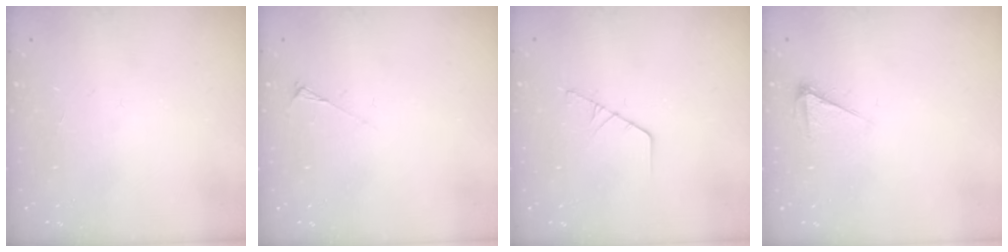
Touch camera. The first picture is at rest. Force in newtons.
{"total": 3.6, "press": 3.5, "slide": 0.5}
{"total": 2.6, "press": 2.6, "slide": 0.3}
{"total": 4.9, "press": 4.8, "slide": 0.7}